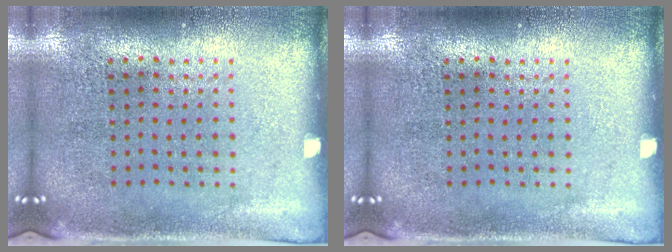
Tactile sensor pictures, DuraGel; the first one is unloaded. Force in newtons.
{"total": 0.0}